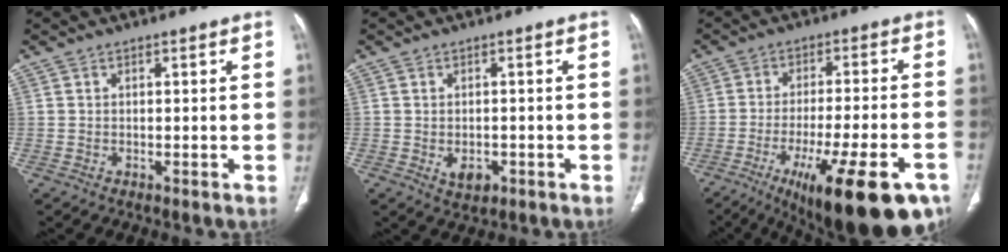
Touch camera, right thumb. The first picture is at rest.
{"total": 3.6, "force": [-1.2, 2.3, 2.5], "torque": [-0.032, 0.003, -0.009]}
{"total": 22.8, "force": [-12.3, 6.3, 18.2], "torque": [-0.226, 0.030, -0.177]}